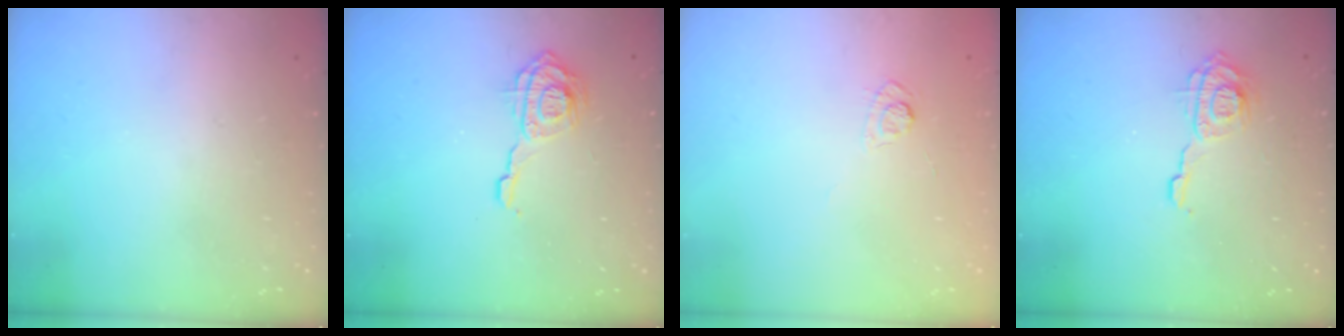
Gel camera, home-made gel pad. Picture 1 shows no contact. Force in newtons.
{"total": 10.3, "press": 10.3, "slide": 1.0}
{"total": 4.0, "press": 3.7, "slide": 1.5}
{"total": 9.5, "press": 9.4, "slide": 0.6}